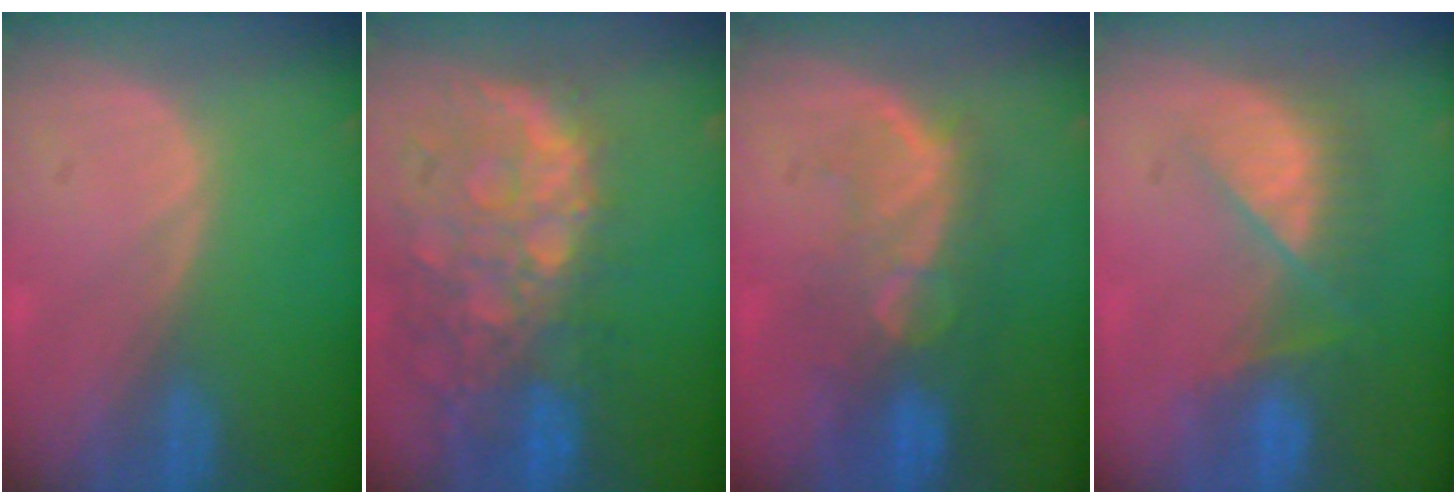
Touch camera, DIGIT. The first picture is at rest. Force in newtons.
{"total": 13.2, "press": 10.8, "slide": 7.6}
{"total": 9.9, "press": 8.4, "slide": 5.1}
{"total": 7.9, "press": 7.2, "slide": 3.1}